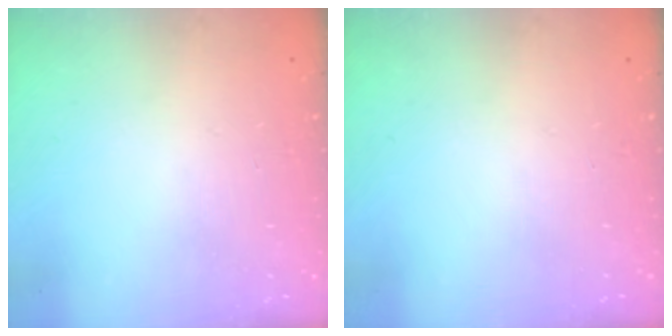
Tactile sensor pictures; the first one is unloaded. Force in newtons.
{"total": 0.0}